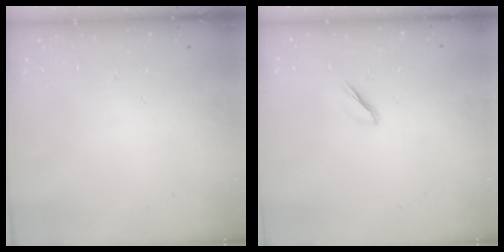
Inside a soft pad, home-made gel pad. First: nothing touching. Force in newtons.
{"total": 2.0, "press": 2.0, "slide": 0.6}